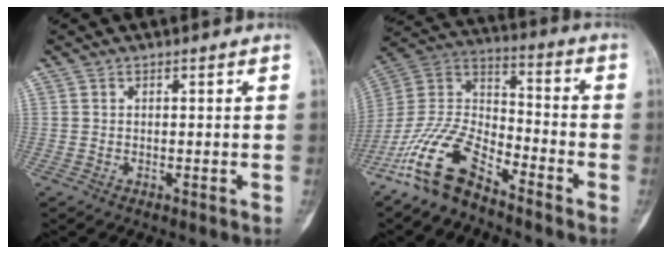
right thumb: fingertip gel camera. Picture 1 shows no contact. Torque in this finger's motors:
{"motor_torque": [0.70, 0.42, 1.39, -1.38, 0.21]}